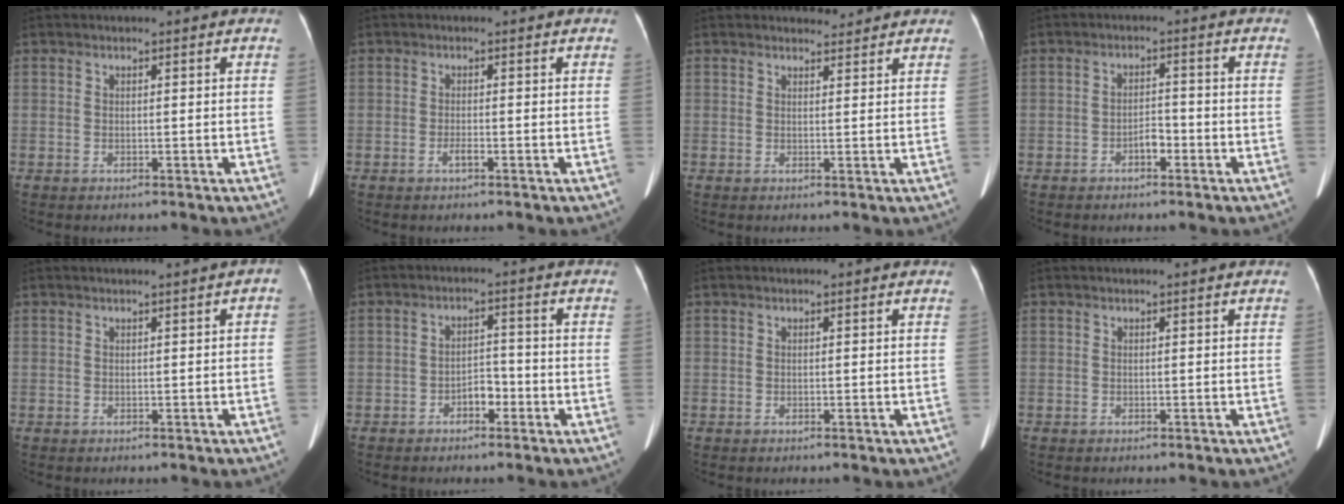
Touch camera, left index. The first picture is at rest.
{"total": 1.0, "force": [-0.8, 0.1, 0.7], "torque": [-0.018, -0.003, -0.015]}
{"total": 2.4, "force": [2.3, 0.5, 0.0], "torque": [-0.006, -0.002, 0.029]}
{"total": 2.5, "force": [-1.6, 1.1, 1.5], "torque": [-0.024, 0.003, -0.030]}
{"total": 1.1, "force": [0.3, 0.4, 1.0], "torque": [-0.008, 0.013, 0.006]}
{"total": 3.0, "force": [-1.9, 1.6, 1.8], "torque": [-0.028, 0.006, -0.035]}
{"total": 0.0}
{"total": 0.0}